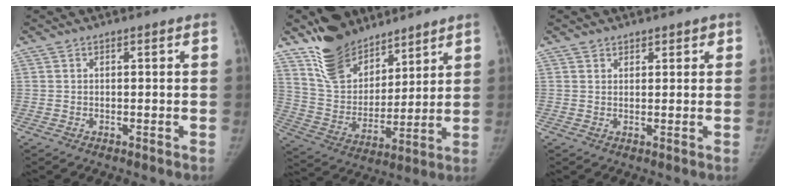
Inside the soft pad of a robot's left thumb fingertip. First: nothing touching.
{"total": 17.5, "force": [12.9, 9.5, 7.0], "torque": [-0.075, -0.062, 0.242]}
{"total": 1.9, "force": [1.4, 1.3, 0.2], "torque": [0.021, -0.006, 0.014]}